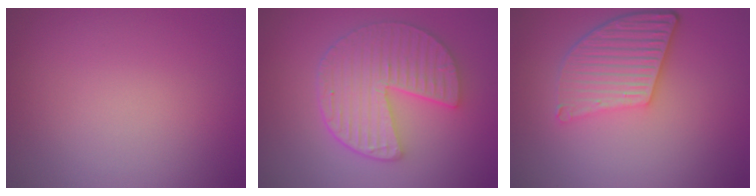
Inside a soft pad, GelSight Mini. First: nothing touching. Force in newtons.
{"total": 5.7, "press": 4.7, "slide": 3.3}
{"total": 5.4, "press": 3.9, "slide": 3.8}